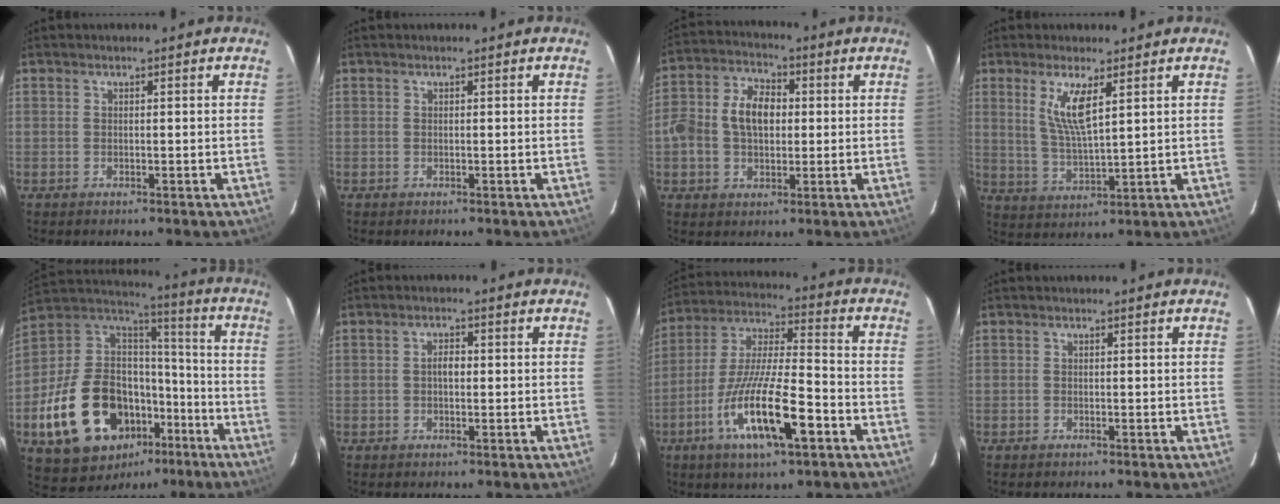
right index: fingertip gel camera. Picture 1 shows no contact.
{"total": 0.0}
{"total": 9.6, "force": [0.2, 6.6, 7.0], "torque": [-0.142, 0.026, 0.001]}
{"total": 7.3, "force": [3.2, 1.3, 6.4], "torque": [-0.127, -0.012, 0.067]}
{"total": 26.9, "force": [-12.0, 16.8, 17.3], "torque": [-0.365, 0.015, -0.181]}
{"total": 2.1, "force": [0.0, 1.2, 1.7], "torque": [-0.031, 0.008, -0.002]}
{"total": 17.0, "force": [-7.6, 3.7, 14.7], "torque": [-0.292, -0.020, -0.142]}
{"total": 0.0}